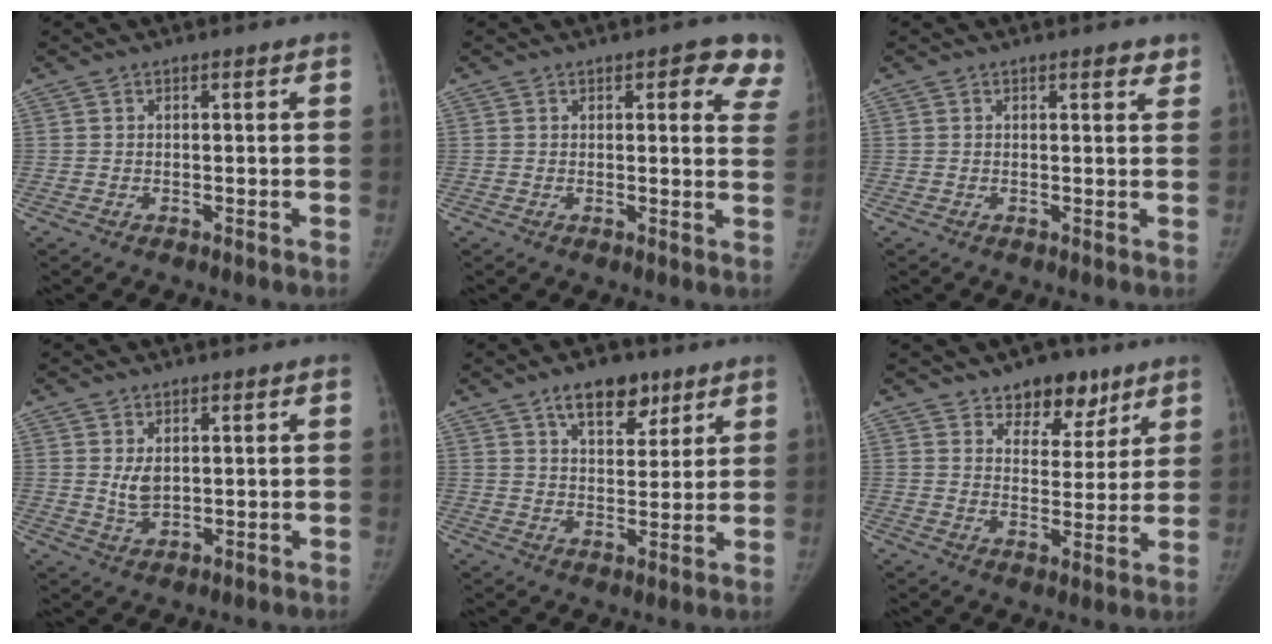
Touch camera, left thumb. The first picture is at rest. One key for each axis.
{"total": 8.5, "fx": 5.0, "fy": 3.6, "fz": 5.9, "tx": -0.026, "ty": -0.019, "tz": 0.040}
{"total": 1.8, "fx": 1.3, "fy": 0.7, "fz": 1.1, "tx": -0.004, "ty": -0.006, "tz": 0.013}
{"total": 3.7, "fx": 0.9, "fy": 2.4, "fz": 2.7, "tx": -0.037, "ty": -0.012, "tz": 0.024}
{"total": 9.3, "fx": 5.9, "fy": 4.9, "fz": 5.4, "tx": -0.050, "ty": -0.030, "tz": 0.093}
{"total": 9.4, "fx": 6.5, "fy": 5.6, "fz": 3.7, "tx": -0.009, "ty": -0.034, "tz": 0.099}